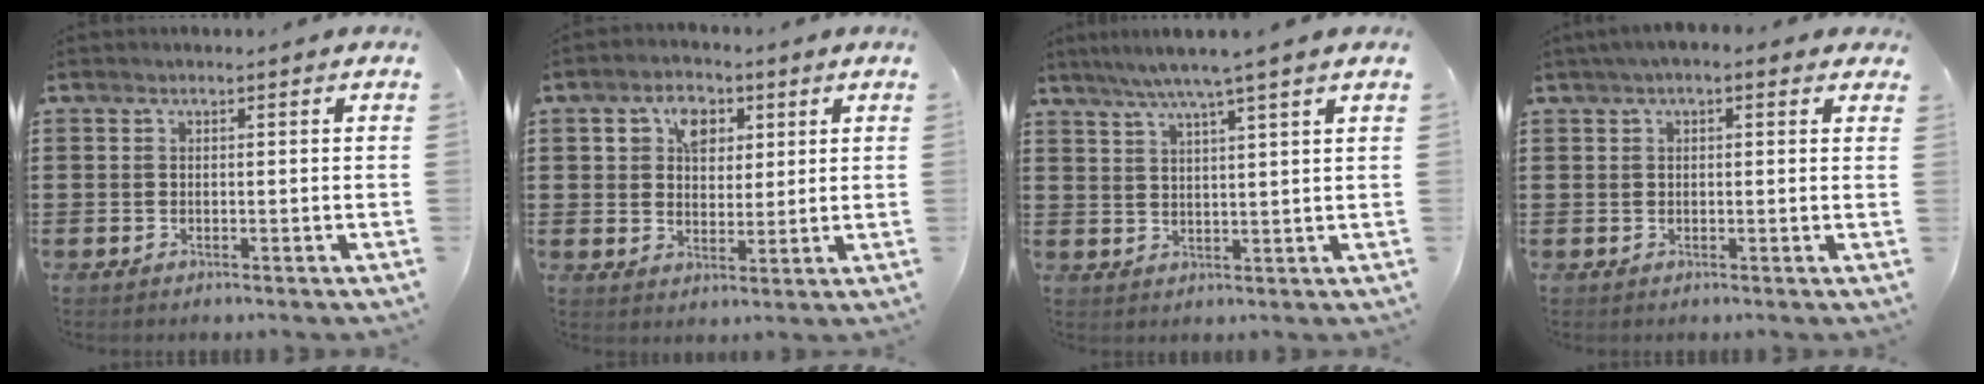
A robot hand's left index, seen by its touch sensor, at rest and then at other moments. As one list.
[{"total": 5.8, "force": [2.7, 4.1, 3.1], "torque": [-0.062, 0.012, 0.042]}, {"total": 5.0, "force": [4.0, -1.0, 2.8], "torque": [-0.065, -0.012, 0.068]}, {"total": 2.1, "force": [1.0, 0.9, 1.6], "torque": [-0.033, 0.008, 0.016]}]